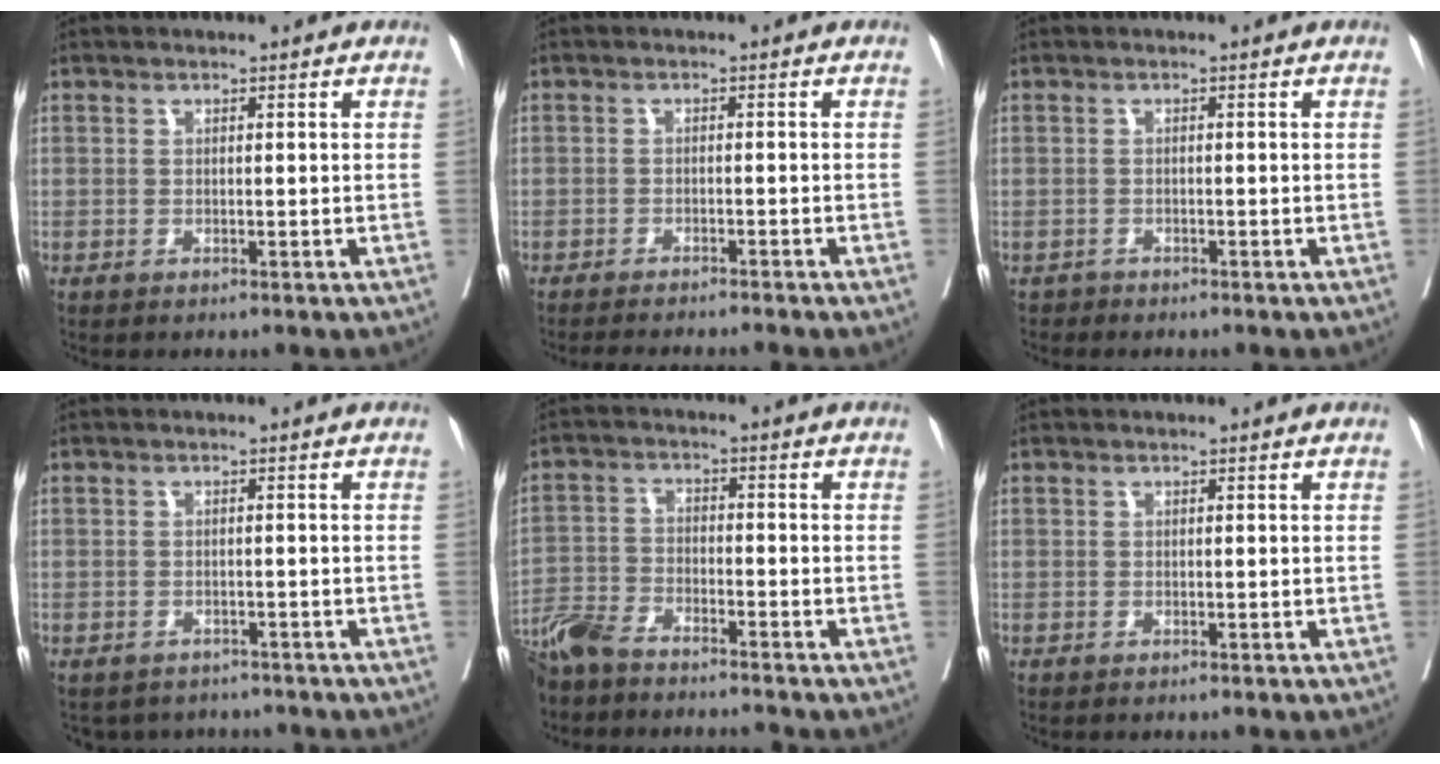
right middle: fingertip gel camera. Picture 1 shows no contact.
{"total": 5.9, "force": [-4.9, -0.7, 3.2], "torque": [-0.017, -0.009, -0.070]}
{"total": 0.8, "force": [-0.7, 0.3, -0.2], "torque": [-0.002, 0.000, -0.015]}
{"total": 5.1, "force": [-4.6, 2.1, 0.0], "torque": [0.009, 0.008, -0.056]}
{"total": 8.3, "force": [-7.6, 1.4, 3.2], "torque": [-0.064, -0.016, -0.140]}
{"total": 0.0}